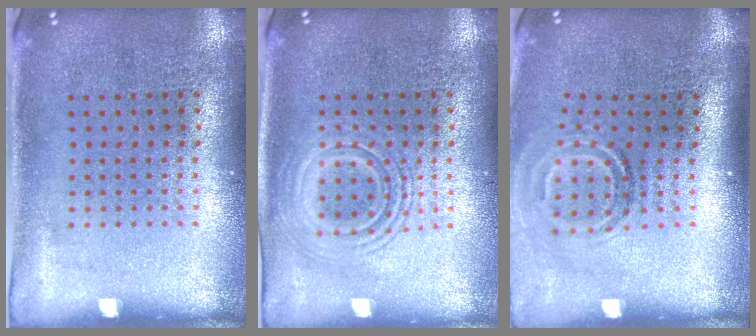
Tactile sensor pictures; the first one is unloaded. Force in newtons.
{"total": 2.5, "press": 2.4, "slide": 0.4}
{"total": 1.9, "press": 1.2, "slide": 1.5}